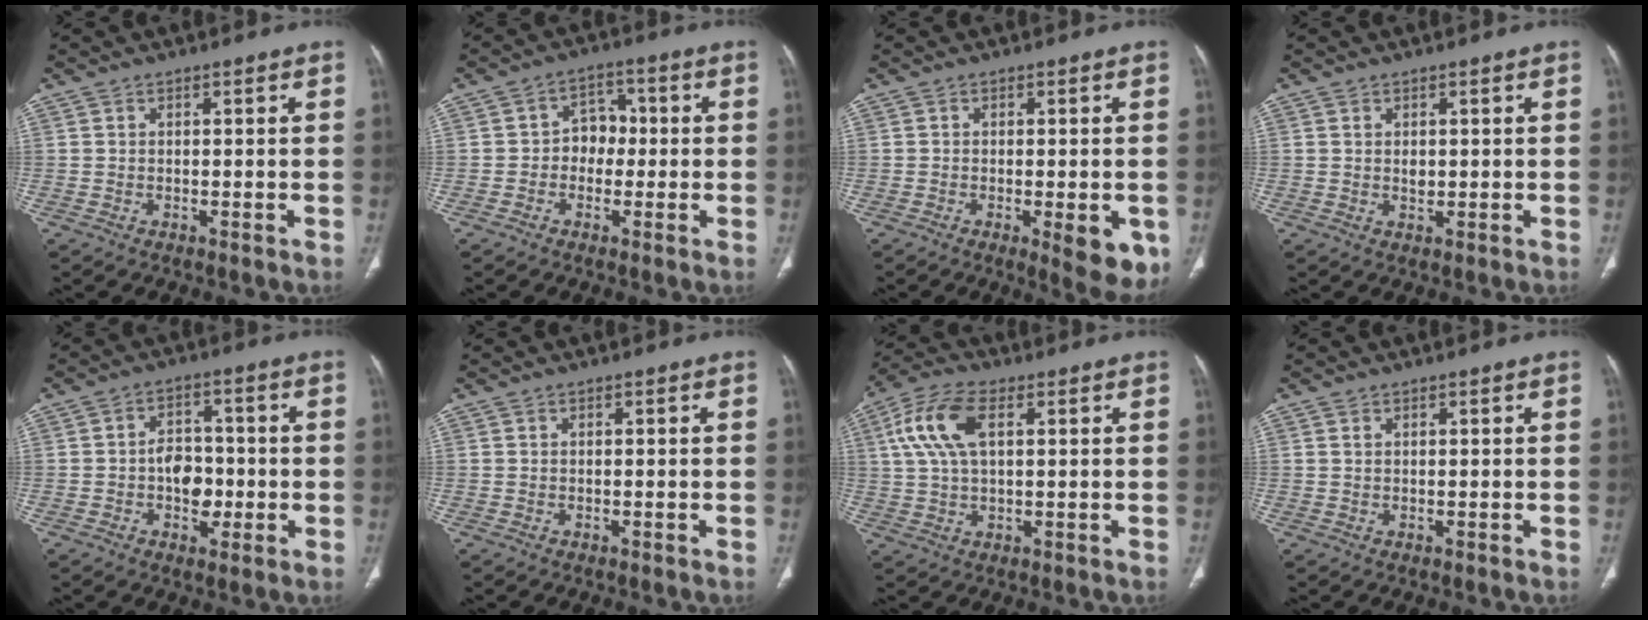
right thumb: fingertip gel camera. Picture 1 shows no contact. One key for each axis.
{"total": 5.4, "fx": -0.5, "fy": 4.5, "fz": 3.0, "tx": -0.010, "ty": 0.022, "tz": -0.020}
{"total": 8.5, "fx": -2.8, "fy": 2.9, "fz": 7.5, "tx": -0.077, "ty": -0.010, "tz": -0.030}
{"total": 1.4, "fx": 0.3, "fy": 0.9, "fz": 0.9, "tx": -0.013, "ty": -0.002, "tz": 0.008}
{"total": 6.9, "fx": -1.2, "fy": 4.8, "fz": 4.8, "tx": -0.042, "ty": 0.015, "tz": -0.022}
{"total": 0.0}
{"total": 10.6, "fx": 3.1, "fy": 5.3, "fz": 8.6, "tx": -0.189, "ty": 0.018, "tz": 0.058}
{"total": 0.6, "fx": 0.4, "fy": 0.3, "fz": 0.3, "tx": -0.004, "ty": 0.002, "tz": 0.008}